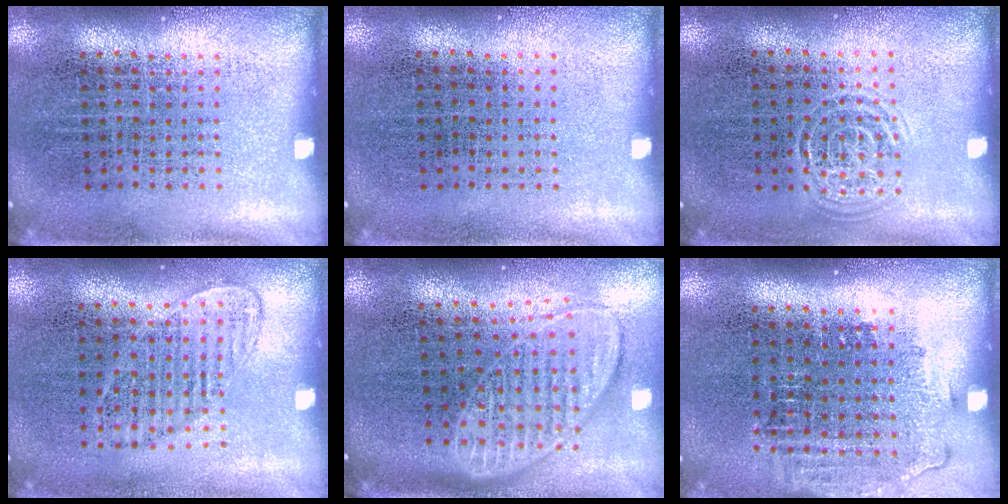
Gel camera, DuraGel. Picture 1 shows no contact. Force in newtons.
{"total": 0.0}
{"total": 0.8, "press": 0.8, "slide": 0.1}
{"total": 1.1, "press": 1.0, "slide": 0.5}
{"total": 1.8, "press": 1.4, "slide": 1.1}
{"total": 1.3, "press": 1.1, "slide": 0.6}